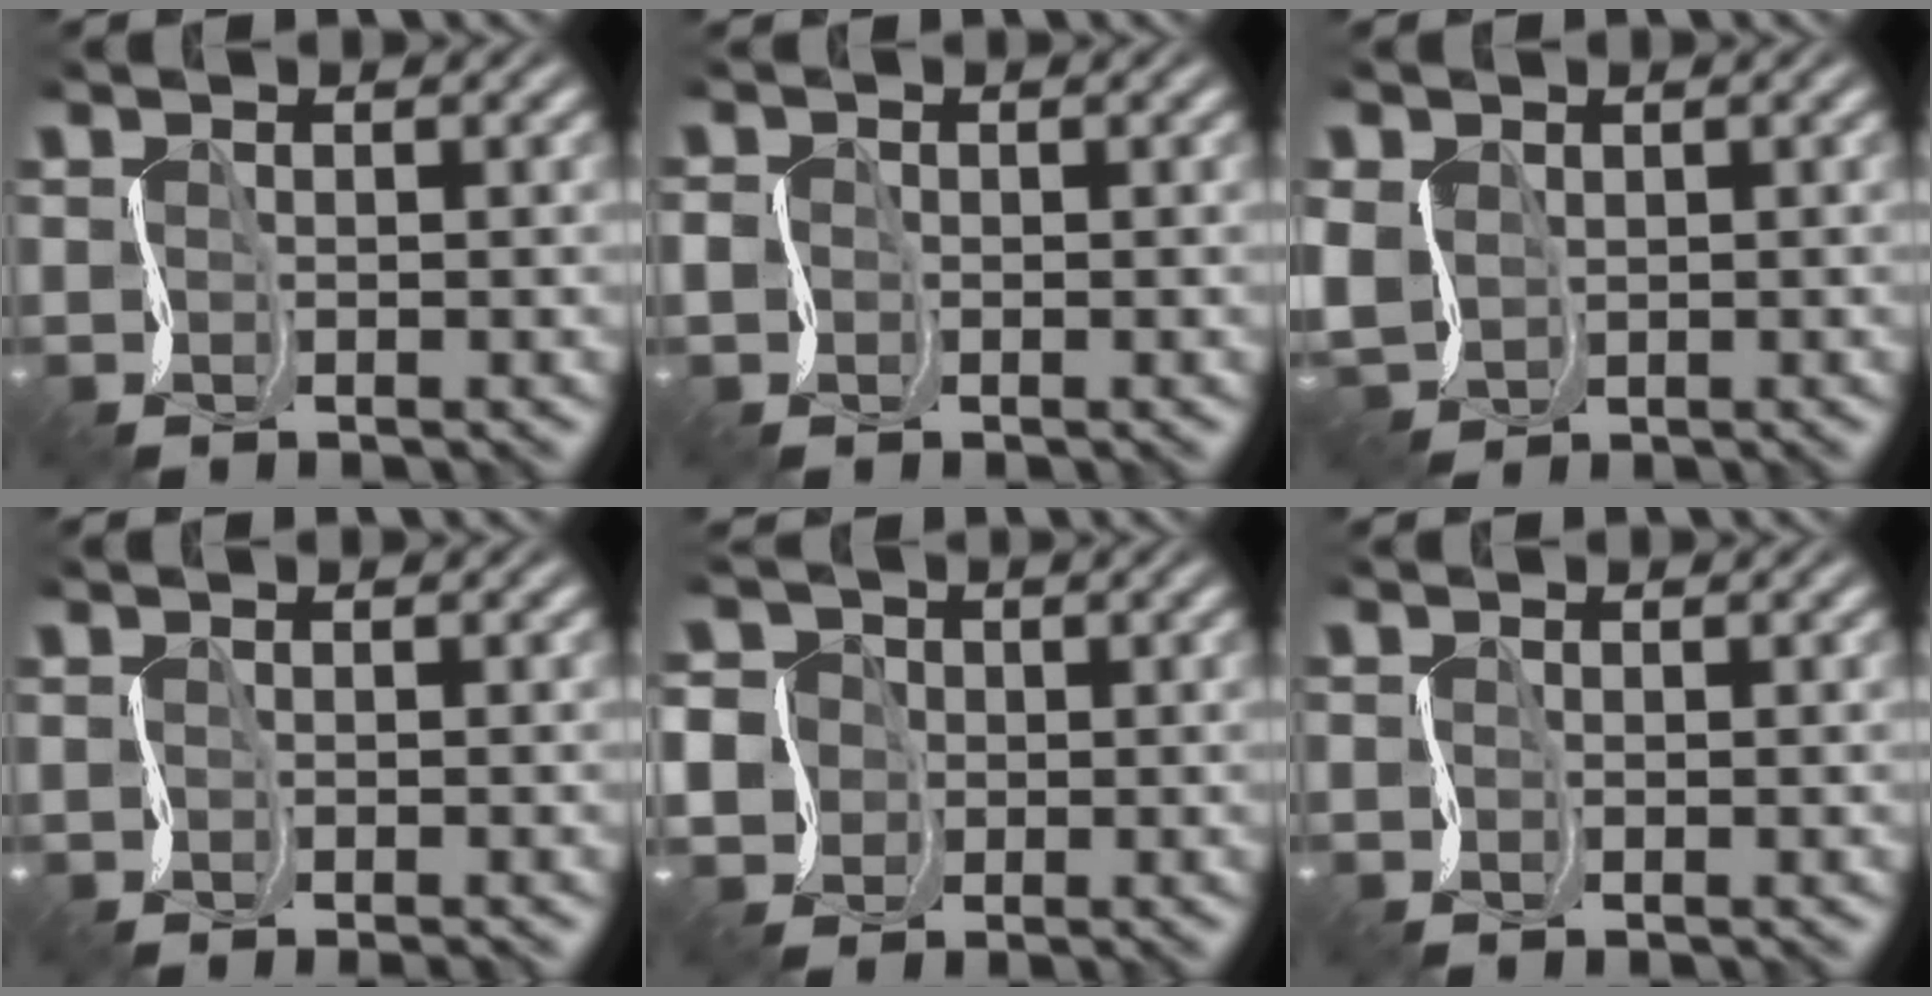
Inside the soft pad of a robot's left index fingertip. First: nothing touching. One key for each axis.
{"total": 1.2, "fx": -0.5, "fy": 1.0, "fz": 0.4, "tx": -0.010, "ty": -0.004, "tz": -0.018}
{"total": 2.7, "fx": 0.2, "fy": 2.3, "fz": 1.3, "tx": -0.046, "ty": -0.002, "tz": -0.002}
{"total": 0.7, "fx": -0.2, "fy": 0.0, "fz": 0.7, "tx": -0.011, "ty": -0.005, "tz": -0.011}
{"total": 6.5, "fx": -0.8, "fy": 6.1, "fz": 2.0, "tx": -0.055, "ty": 0.016, "tz": -0.050}
{"total": 0.0}